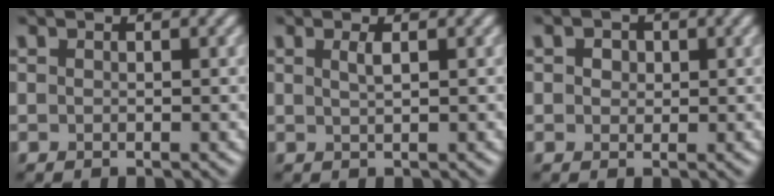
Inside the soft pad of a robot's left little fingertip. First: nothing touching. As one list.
[{"total": 1.2, "force": [0.5, 0.4, 1.1], "torque": [-0.016, 0.002, 0.007]}, {"total": 1.7, "force": [0.7, 1.4, 0.9], "torque": [-0.010, 0.010, -0.002]}]